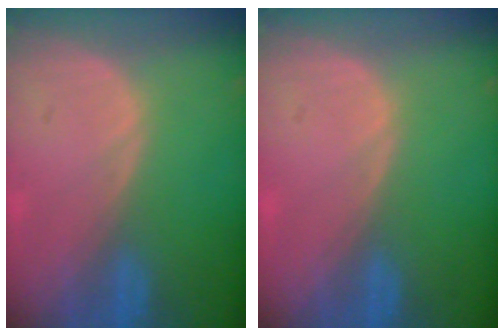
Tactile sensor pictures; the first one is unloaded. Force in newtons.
{"total": 0.0}